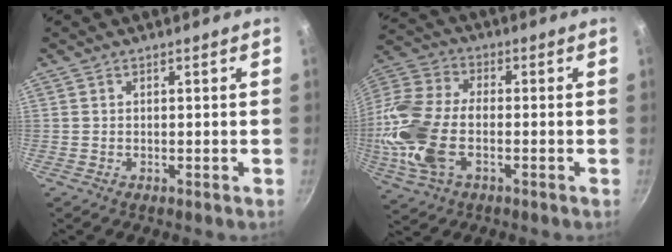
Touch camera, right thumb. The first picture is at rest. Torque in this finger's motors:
{"motor_torque": [2.30, 2.58, 1.73, -0.94, 0.27]}